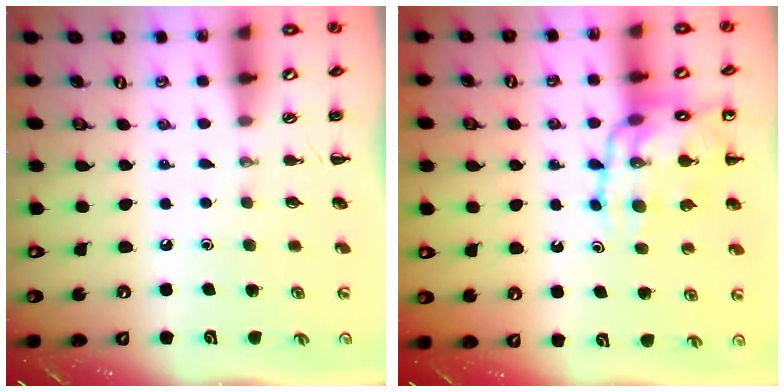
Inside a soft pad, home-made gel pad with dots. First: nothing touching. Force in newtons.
{"total": 14.7, "press": 14.4, "slide": 2.9}